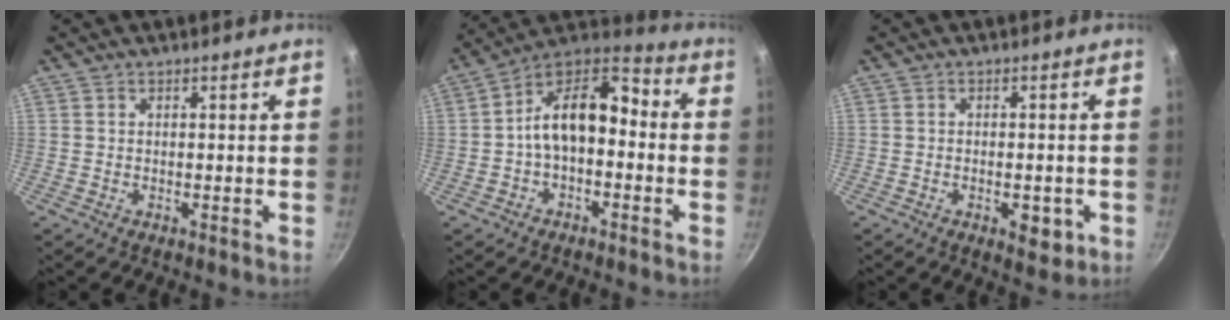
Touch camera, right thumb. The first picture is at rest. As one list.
[{"total": 14.0, "force": [-1.3, 8.5, 11.1], "torque": [-0.166, 0.059, -0.037]}, {"total": 4.7, "force": [-1.7, 2.4, 3.7], "torque": [-0.037, 0.009, -0.017]}]